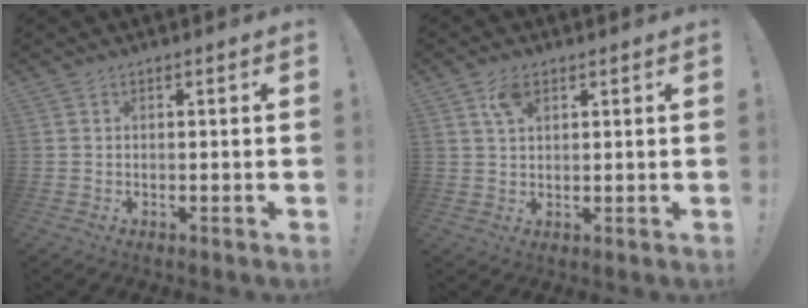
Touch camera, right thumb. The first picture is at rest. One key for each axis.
{"total": 4.8, "fx": 2.6, "fy": 2.4, "fz": 3.1, "tx": -0.058, "ty": -0.003, "tz": 0.048}